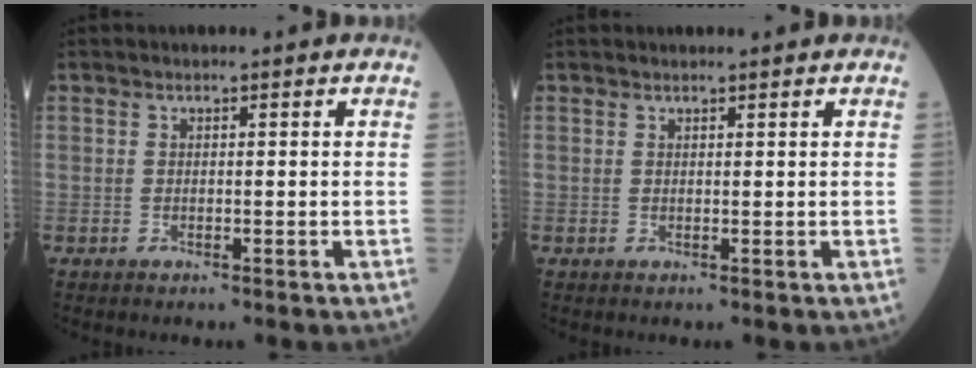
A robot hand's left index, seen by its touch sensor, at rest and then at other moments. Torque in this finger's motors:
{"motor_torque": [-1.97, 0.17, -1.05, -0.11]}